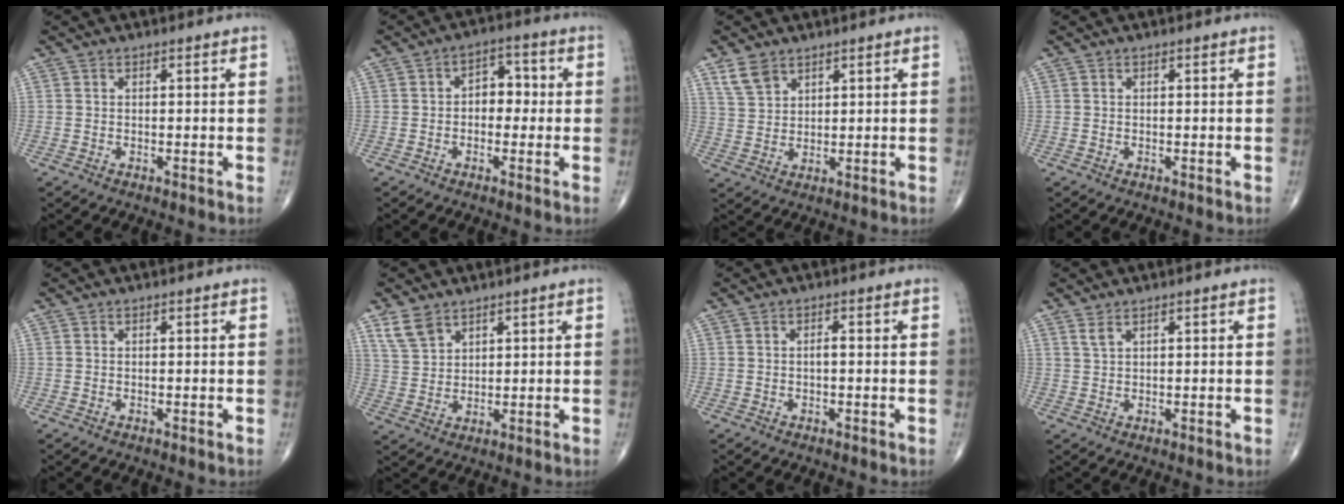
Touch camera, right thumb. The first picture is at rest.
{"total": 5.7, "force": [0.0, 4.0, 4.1], "torque": [-0.031, 0.020, -0.010]}
{"total": 4.8, "force": [3.3, 2.9, 1.9], "torque": [-0.027, -0.013, 0.072]}
{"total": 0.0}
{"total": 0.0}
{"total": 5.2, "force": [3.6, 3.0, 2.2], "torque": [-0.033, -0.015, 0.080]}
{"total": 1.0, "force": [-0.1, 0.4, 1.0], "torque": [-0.018, 0.001, -0.004]}
{"total": 1.5, "force": [1.1, 0.3, 0.9], "torque": [-0.020, 0.000, 0.027]}